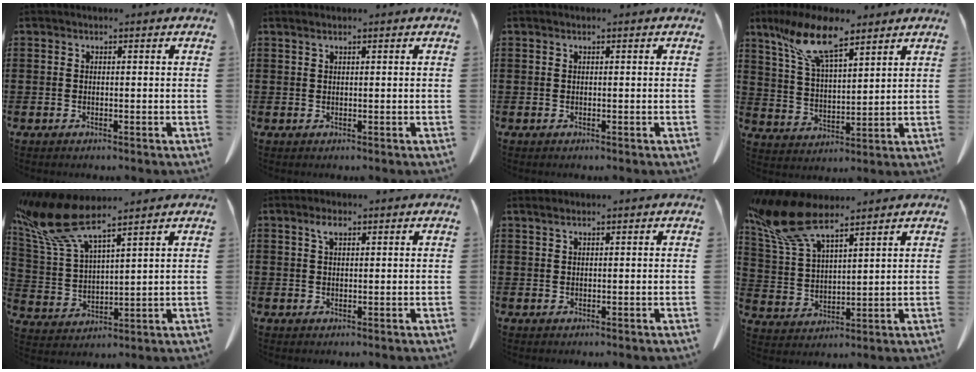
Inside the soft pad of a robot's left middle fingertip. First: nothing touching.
{"total": 0.7, "force": [0.5, 0.0, 0.5], "torque": [-0.011, 0.001, 0.009]}
{"total": 0.0}
{"total": 11.8, "force": [8.3, 3.7, 7.5], "torque": [-0.172, -0.016, 0.150]}
{"total": 11.2, "force": [8.3, 2.6, 7.1], "torque": [-0.187, -0.040, 0.144]}
{"total": 2.3, "force": [1.2, 0.8, 1.8], "torque": [-0.040, 0.005, 0.021]}
{"total": 1.1, "force": [0.8, 0.2, 0.8], "torque": [-0.018, 0.001, 0.014]}
{"total": 12.5, "force": [8.5, 4.2, 8.1], "torque": [-0.198, -0.024, 0.156]}